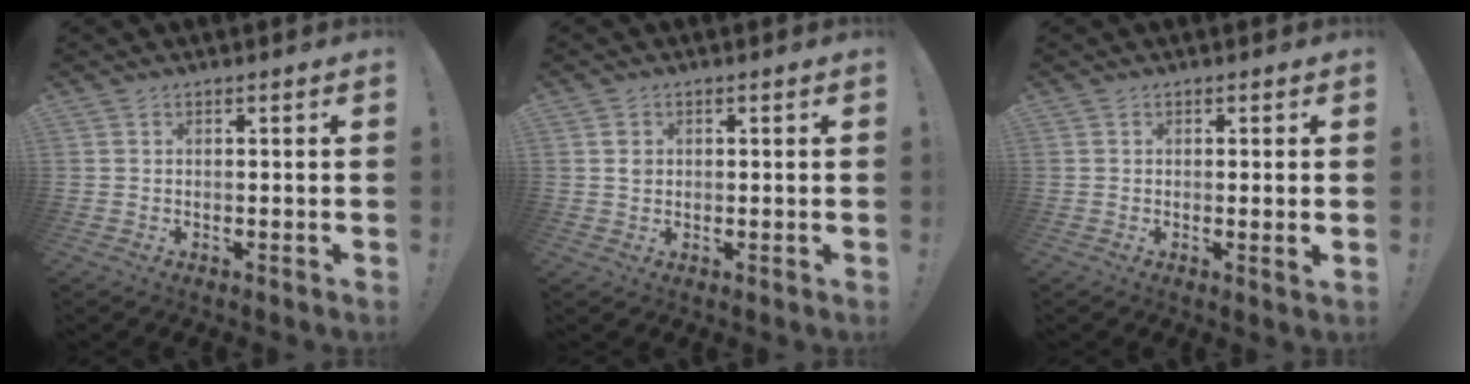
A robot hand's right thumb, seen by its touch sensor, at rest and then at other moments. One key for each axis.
{"total": 1.6, "fx": 0.3, "fy": 1.5, "fz": 0.5, "tx": 0.002, "ty": -0.001, "tz": 0.003}
{"total": 1.8, "fx": 0.2, "fy": -0.4, "fz": 1.8, "tx": -0.024, "ty": -0.006, "tz": 0.000}